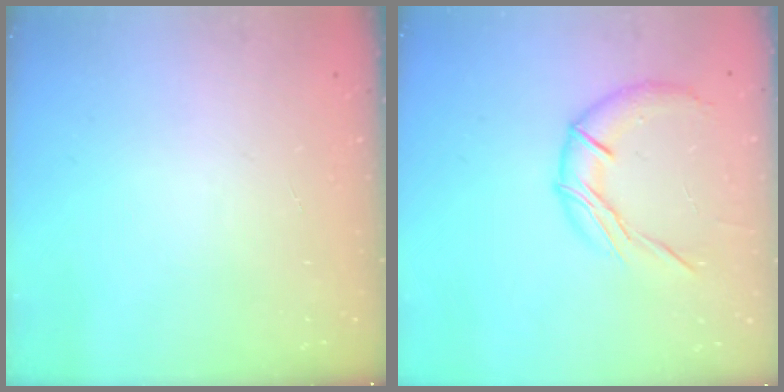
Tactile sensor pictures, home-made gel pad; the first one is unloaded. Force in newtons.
{"total": 11.8, "press": 11.8, "slide": 0.6}